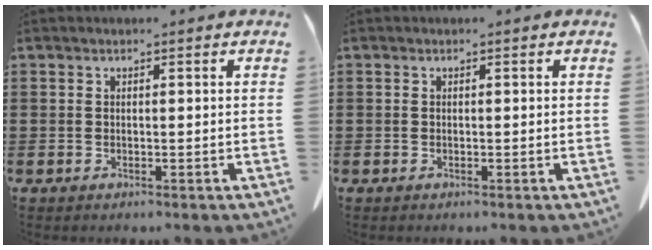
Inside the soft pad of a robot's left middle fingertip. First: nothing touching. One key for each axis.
{"total": 0.0}